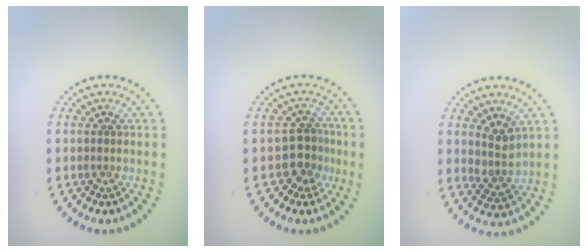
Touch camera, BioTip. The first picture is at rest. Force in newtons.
{"total": 2.6, "press": 2.2, "slide": 1.3}
{"total": 2.4, "press": 2.0, "slide": 1.3}